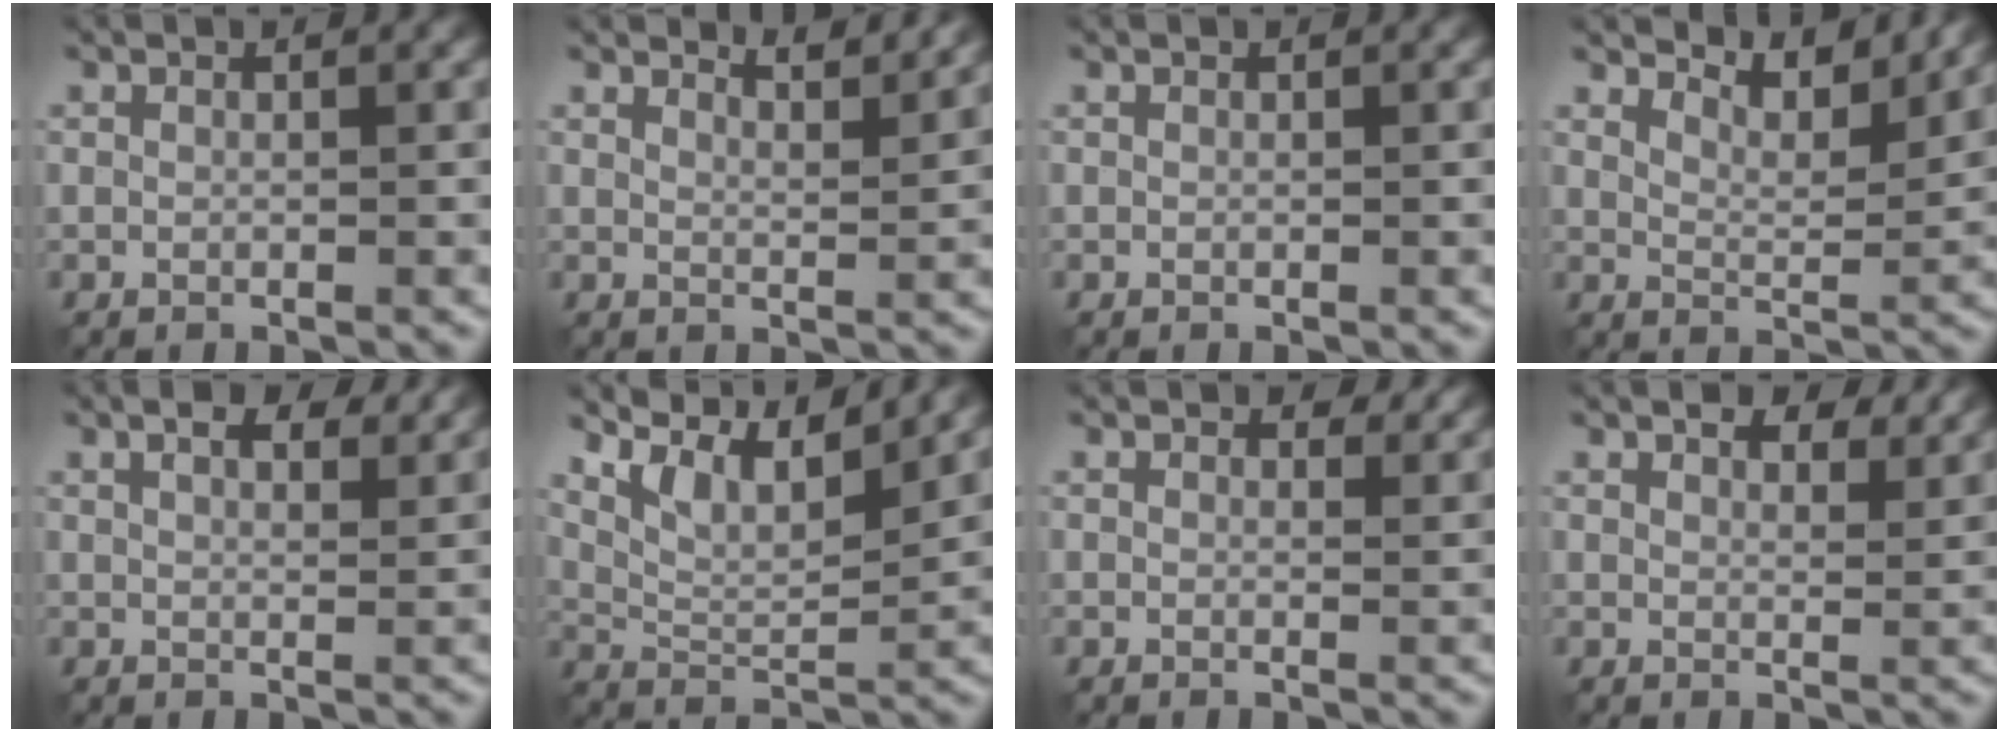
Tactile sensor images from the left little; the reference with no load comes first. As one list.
[{"total": 3.8, "force": [3.5, 0.6, 1.4], "torque": [-0.014, 0.001, 0.040]}, {"total": 0.0}, {"total": 5.5, "force": [5.0, 0.8, 2.0], "torque": [-0.046, -0.001, 0.067]}, {"total": 3.6, "force": [2.4, 1.3, 2.3], "torque": [-0.036, 0.000, 0.032]}, {"total": 6.2, "force": [4.5, 1.8, 3.9], "torque": [-0.078, 0.000, 0.082]}, {"total": 1.6, "force": [1.2, 0.8, 0.7], "torque": [-0.009, -0.004, 0.018]}, {"total": 4.2, "force": [3.3, 1.6, 2.1], "torque": [-0.037, 0.002, 0.046]}]